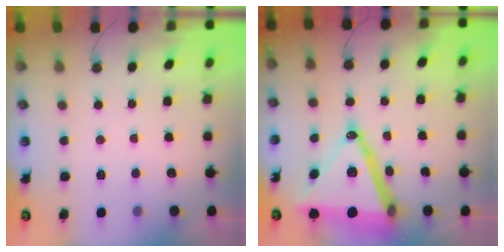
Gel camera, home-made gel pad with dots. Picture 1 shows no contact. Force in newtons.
{"total": 23.9, "press": 23.6, "slide": 3.7}